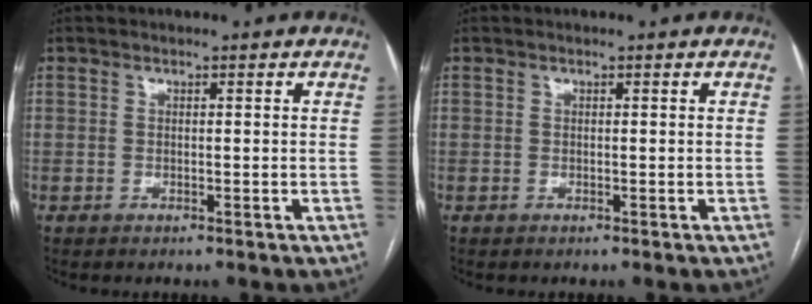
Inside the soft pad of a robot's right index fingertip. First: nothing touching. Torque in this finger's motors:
{"motor_torque": [0.00, 0.00, 0.00, 0.00]}